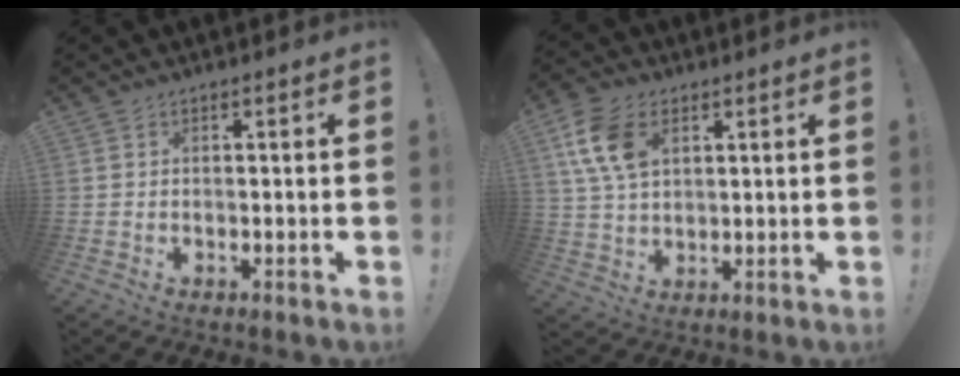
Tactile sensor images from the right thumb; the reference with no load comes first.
{"total": 12.1, "force": [4.6, 7.8, 8.0], "torque": [-0.160, -0.005, 0.088]}